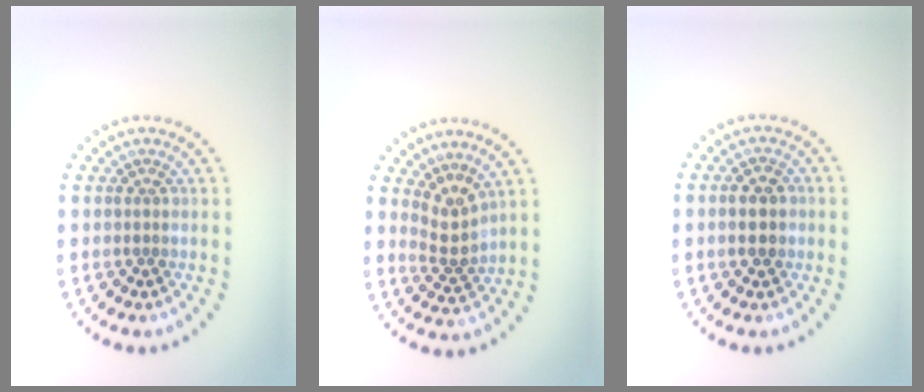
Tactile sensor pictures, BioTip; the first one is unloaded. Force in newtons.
{"total": 2.4, "press": 1.7, "slide": 1.8}
{"total": 2.4, "press": 2.4, "slide": 0.2}